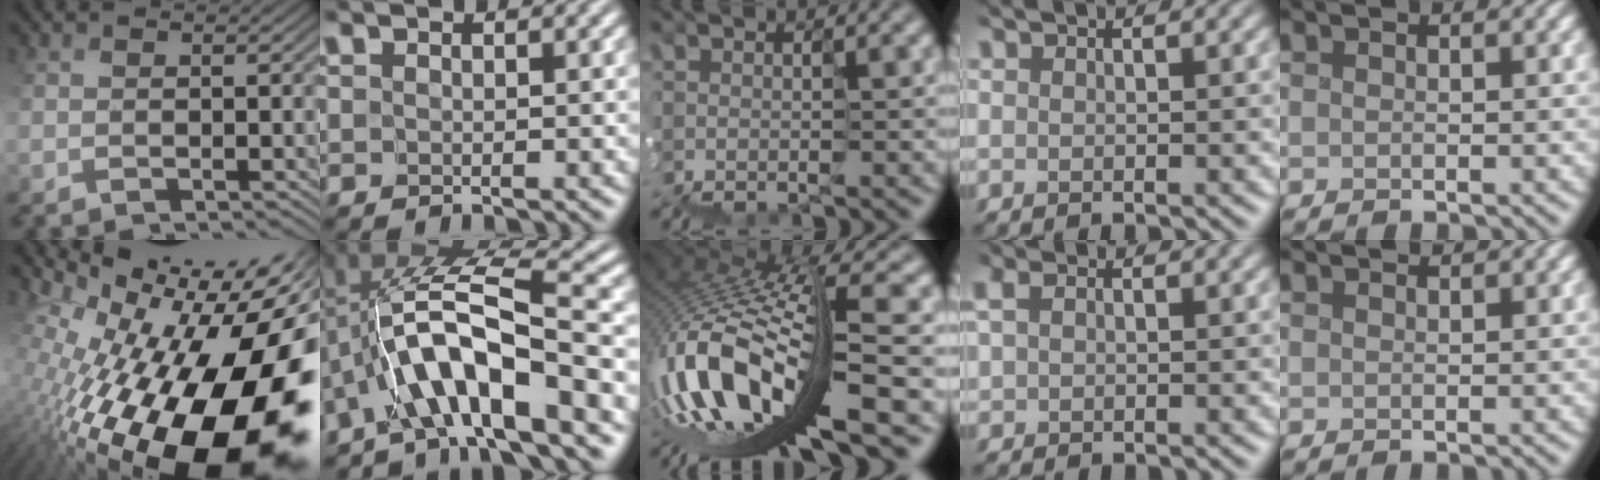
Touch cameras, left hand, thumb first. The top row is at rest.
{"thumb": {"total": 20.4, "force": [-4.8, 9.1, 17.6], "torque": [-0.269, -0.043, -0.054]}, "index": {"total": 9.7, "force": [-3.3, 2.6, 8.7], "torque": [-0.149, 0.019, -0.065]}, "middle": {"total": 10.3, "force": [-4.2, 3.1, 8.9], "torque": [-0.204, 0.017, -0.067]}, "ring": {"total": 1.3, "force": [0.6, 0.9, 0.8], "torque": [-0.028, 0.009, 0.023]}, "little": {"total": 0.8, "force": [0.8, 0.1, 0.1], "torque": [-0.002, 0.003, 0.012]}}